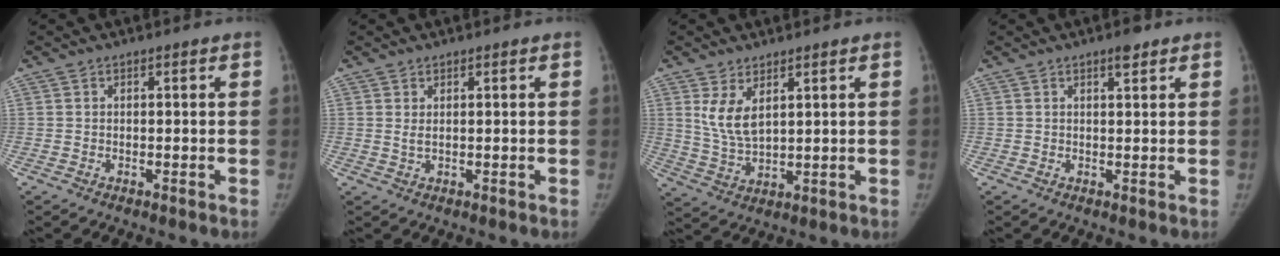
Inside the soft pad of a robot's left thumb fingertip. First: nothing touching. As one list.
[{"total": 1.3, "force": [0.5, 0.5, 1.1], "torque": [-0.020, 0.003, 0.013]}, {"total": 6.5, "force": [3.0, 3.0, 4.9], "torque": [-0.086, -0.019, 0.070]}, {"total": 2.0, "force": [1.4, 0.5, 1.4], "torque": [-0.018, -0.007, 0.021]}]